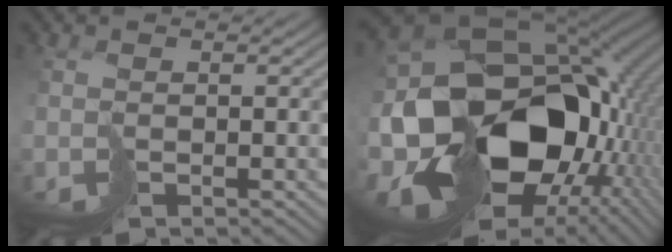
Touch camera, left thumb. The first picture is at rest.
{"total": 21.0, "force": [-2.7, 14.4, 15.0], "torque": [-0.335, -0.028, -0.008]}